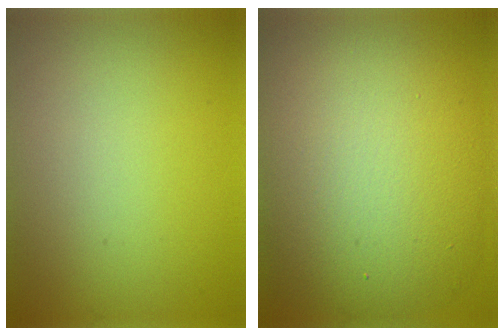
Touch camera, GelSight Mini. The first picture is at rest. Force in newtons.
{"total": 12.8, "press": 12.8, "slide": 0.5}